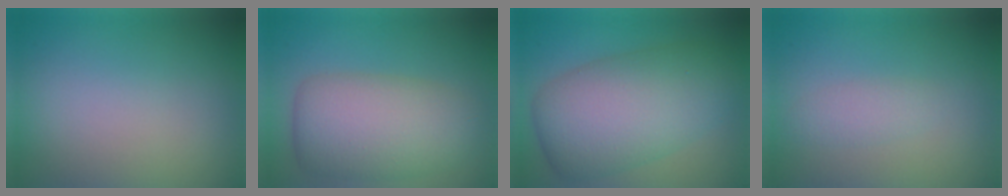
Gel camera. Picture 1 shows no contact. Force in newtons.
{"total": 7.5, "press": 7.4, "slide": 0.6}
{"total": 9.6, "press": 9.6, "slide": 0.4}
{"total": 1.4, "press": 1.4, "slide": 0.1}